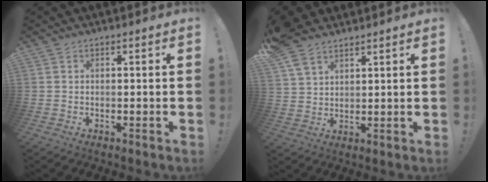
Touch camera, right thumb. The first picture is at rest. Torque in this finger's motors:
{"motor_torque": [1.07, 2.46, 1.00, 0.91, 0.08]}